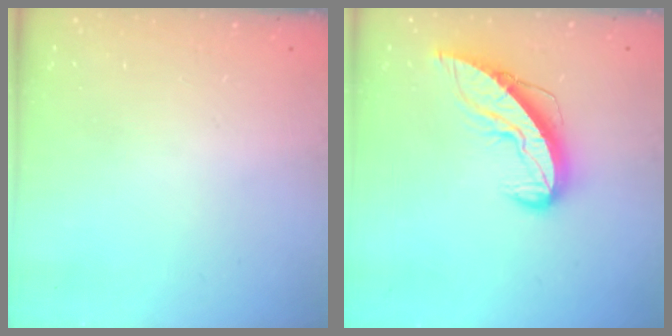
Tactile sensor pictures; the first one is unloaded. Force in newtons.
{"total": 10.1, "press": 10.0, "slide": 0.8}